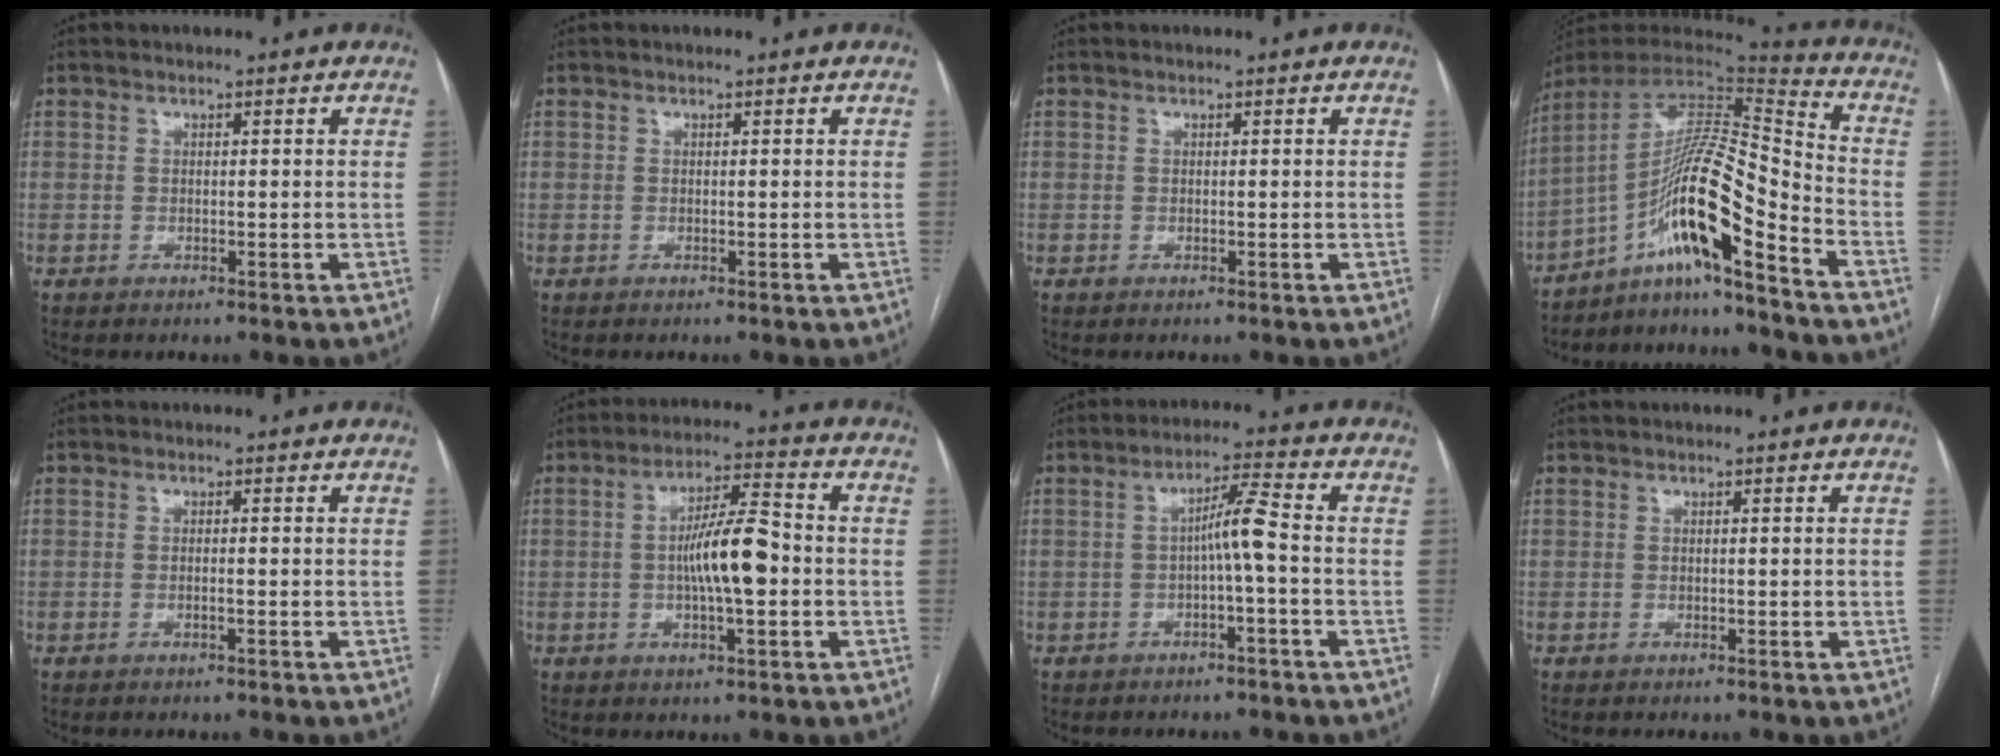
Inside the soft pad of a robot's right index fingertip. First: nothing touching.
{"total": 0.0}
{"total": 0.0}
{"total": 15.3, "force": [-9.3, -0.4, 12.2], "torque": [-0.215, 0.019, -0.165]}
{"total": 0.5, "force": [-0.2, -0.1, 0.5], "torque": [-0.009, 0.001, -0.004]}
{"total": 9.1, "force": [-0.9, 1.6, 8.9], "torque": [-0.161, 0.011, -0.018]}
{"total": 4.7, "force": [-0.7, -0.2, 4.6], "torque": [-0.076, 0.015, -0.012]}
{"total": 0.0}